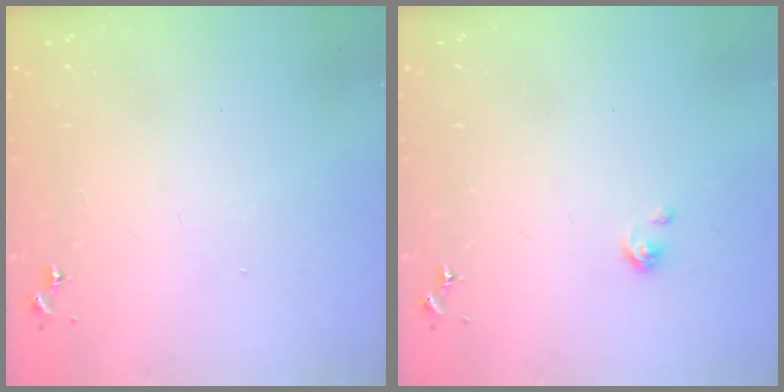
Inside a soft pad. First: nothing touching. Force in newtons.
{"total": 3.0, "press": 3.0, "slide": 0.3}